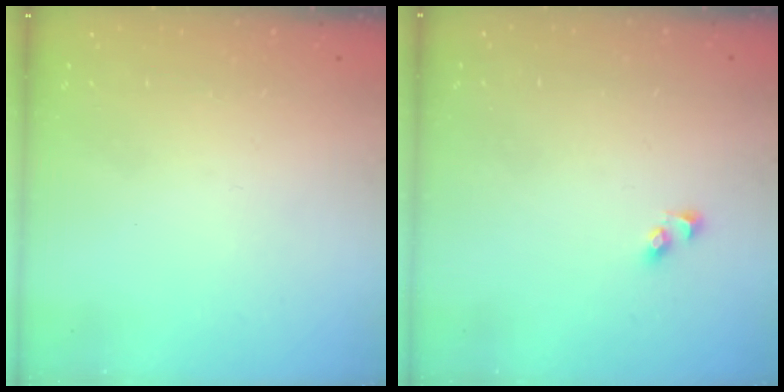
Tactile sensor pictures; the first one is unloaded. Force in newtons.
{"total": 2.5, "press": 2.5, "slide": 0.3}